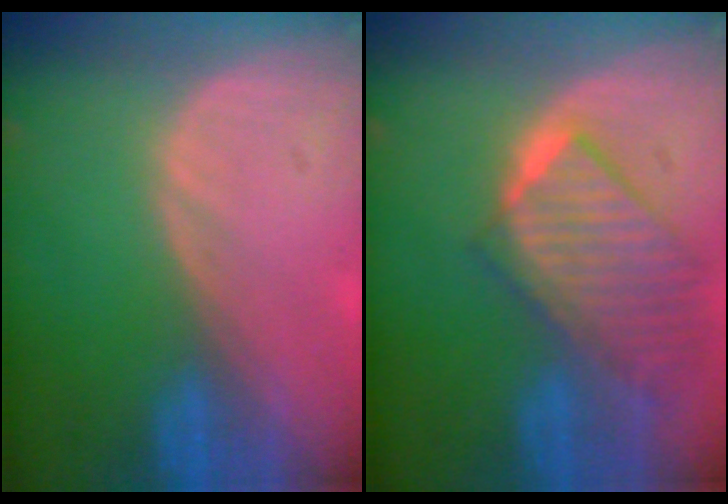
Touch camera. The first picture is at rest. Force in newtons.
{"total": 9.8, "press": 8.6, "slide": 4.7}